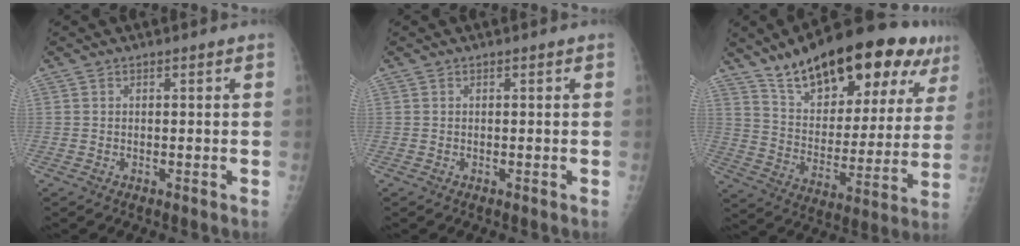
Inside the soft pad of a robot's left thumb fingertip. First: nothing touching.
{"total": 0.0}
{"total": 27.4, "force": [17.2, 11.0, 18.3], "torque": [-0.246, -0.038, 0.266]}